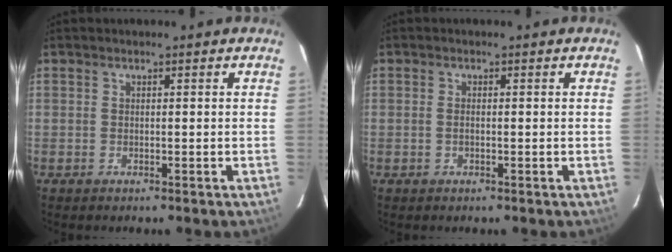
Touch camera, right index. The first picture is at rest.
{"total": 0.9, "force": [-0.1, 0.4, 0.8], "torque": [-0.017, 0.001, -0.003]}